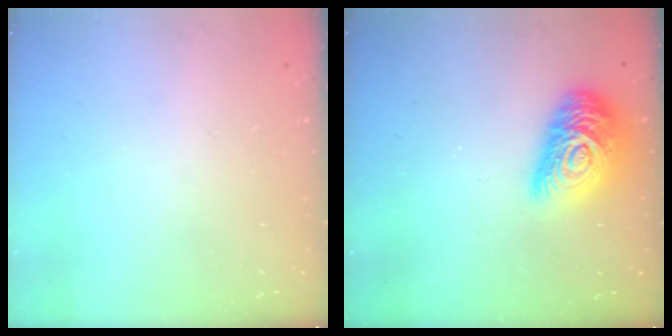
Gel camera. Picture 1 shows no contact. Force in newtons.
{"total": 16.4, "press": 16.4, "slide": 0.9}